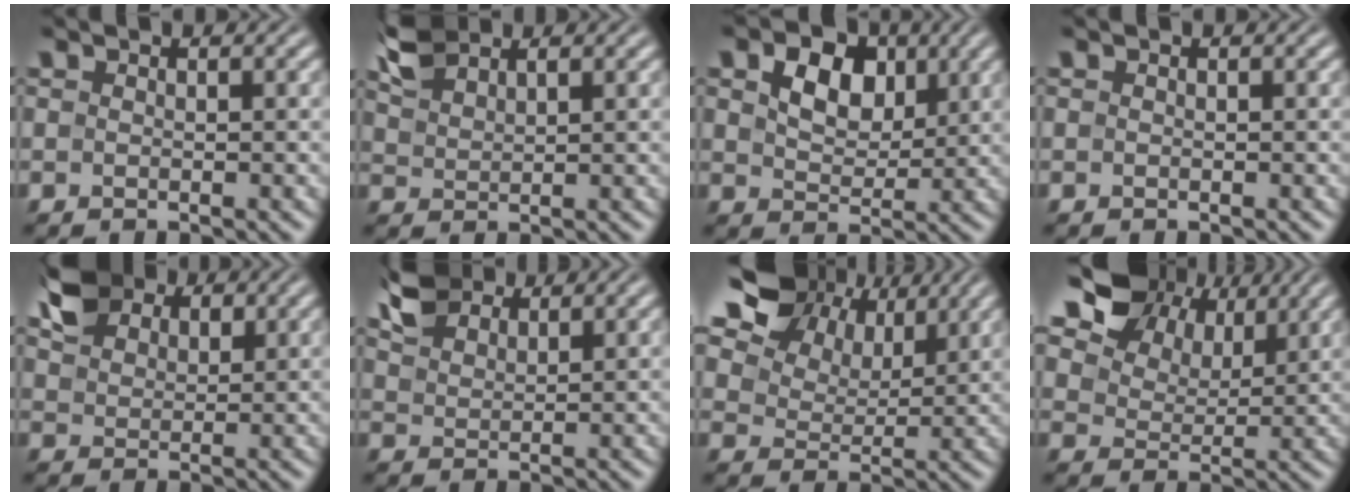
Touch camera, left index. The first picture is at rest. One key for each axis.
{"total": 3.3, "fx": 2.7, "fy": 1.2, "fz": 1.5, "tx": -0.041, "ty": 0.010, "tz": 0.059}
{"total": 5.1, "fx": 2.0, "fy": 3.5, "fz": 3.2, "tx": -0.066, "ty": 0.001, "tz": 0.028}
{"total": 0.0}
{"total": 4.5, "fx": 2.9, "fy": 2.9, "fz": 1.9, "tx": -0.050, "ty": 0.007, "tz": 0.055}
{"total": 4.3, "fx": 3.5, "fy": 2.0, "fz": 1.7, "tx": -0.046, "ty": 0.012, "tz": 0.069}
{"total": 15.0, "fx": 9.2, "fy": 9.3, "fz": 7.4, "tx": -0.180, "ty": 0.024, "tz": 0.186}
{"total": 12.7, "fx": 8.1, "fy": 7.6, "fz": 6.0, "tx": -0.145, "ty": 0.010, "tz": 0.155}